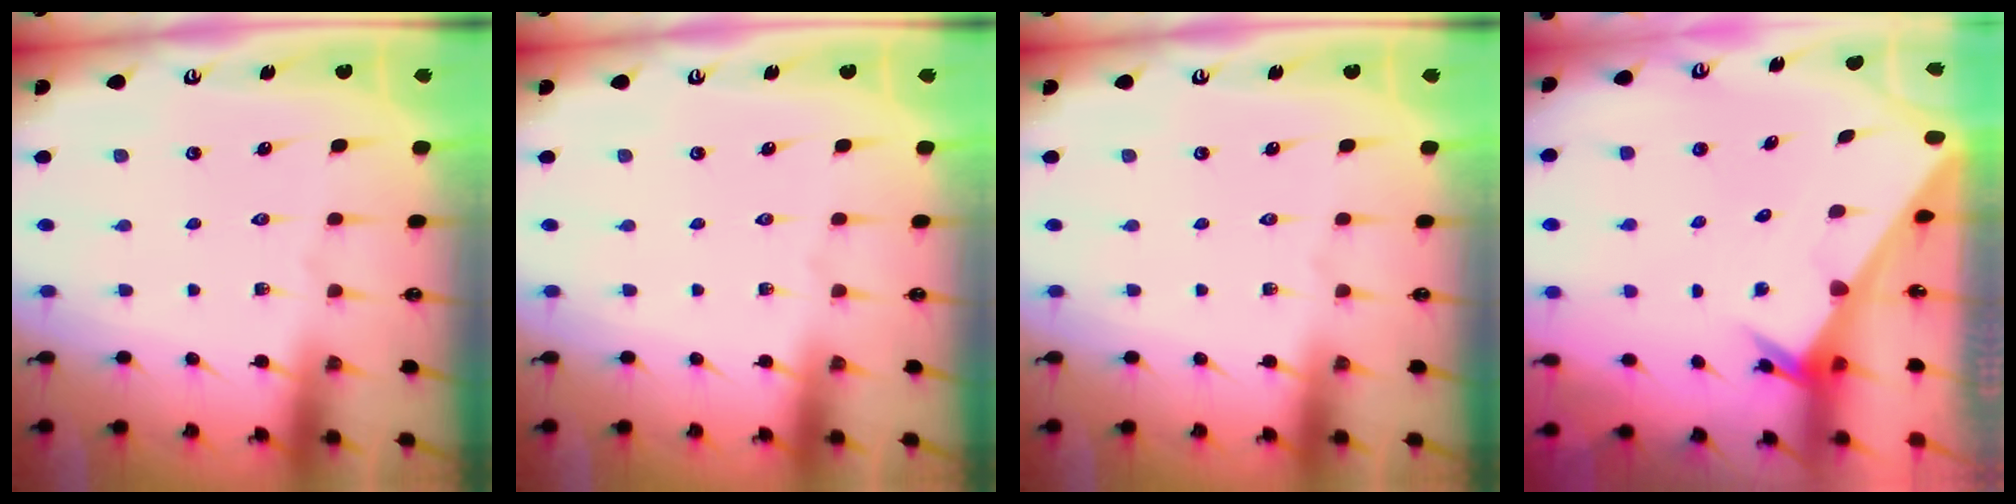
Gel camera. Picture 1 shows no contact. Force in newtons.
{"total": 0.0}
{"total": 0.0}
{"total": 3.4, "press": 3.4, "slide": 0.3}